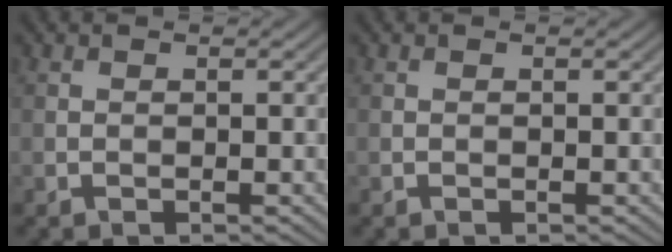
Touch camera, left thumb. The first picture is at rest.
{"total": 0.0}